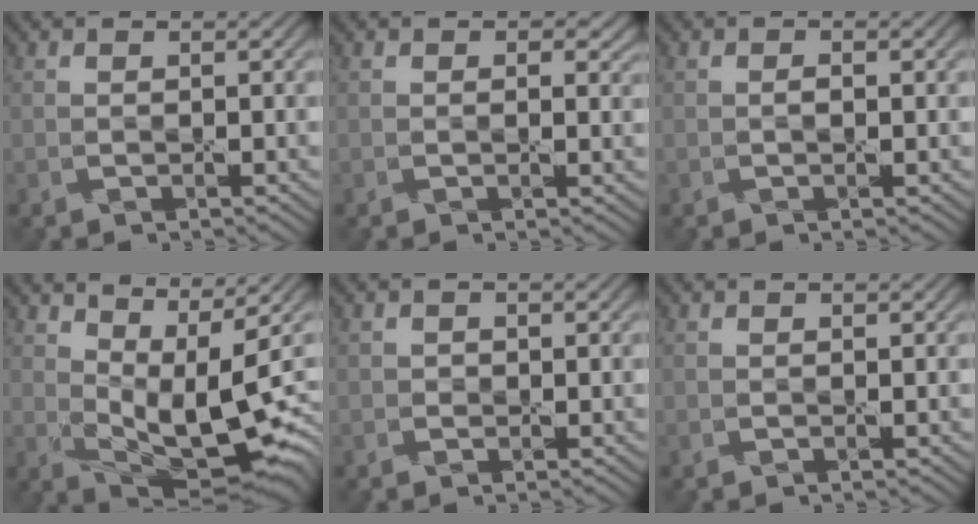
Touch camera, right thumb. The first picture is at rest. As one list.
[{"total": 1.5, "force": [0.6, 0.7, 1.2], "torque": [-0.013, -0.004, 0.011]}, {"total": 0.5, "force": [0.0, 0.2, 0.5], "torque": [-0.006, 0.001, 0.002]}, {"total": 10.9, "force": [3.1, 4.1, 9.6], "torque": [-0.167, -0.004, 0.068]}, {"total": 0.7, "force": [-0.3, 0.7, 0.0], "torque": [0.005, -0.003, -0.005]}, {"total": 0.0}]